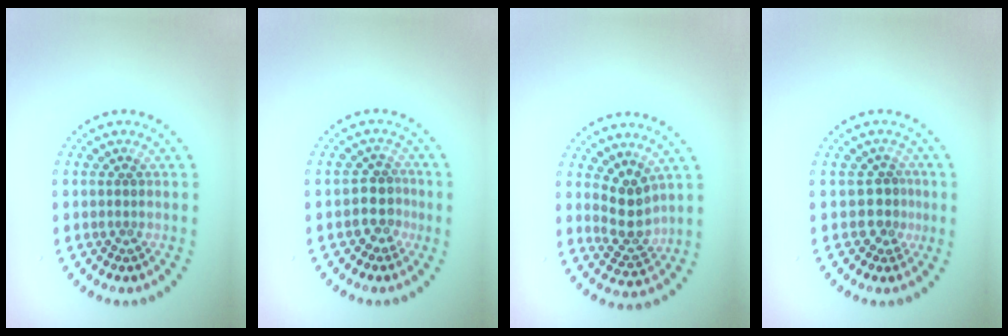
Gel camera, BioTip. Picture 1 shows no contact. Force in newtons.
{"total": 2.4, "press": 2.0, "slide": 1.3}
{"total": 3.0, "press": 2.6, "slide": 1.5}
{"total": 1.7, "press": 1.4, "slide": 1.0}